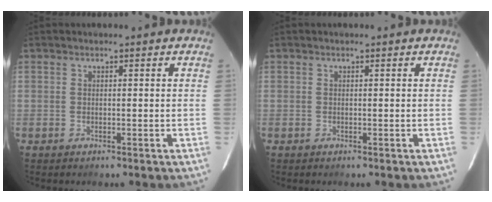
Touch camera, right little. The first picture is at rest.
{"total": 0.0}